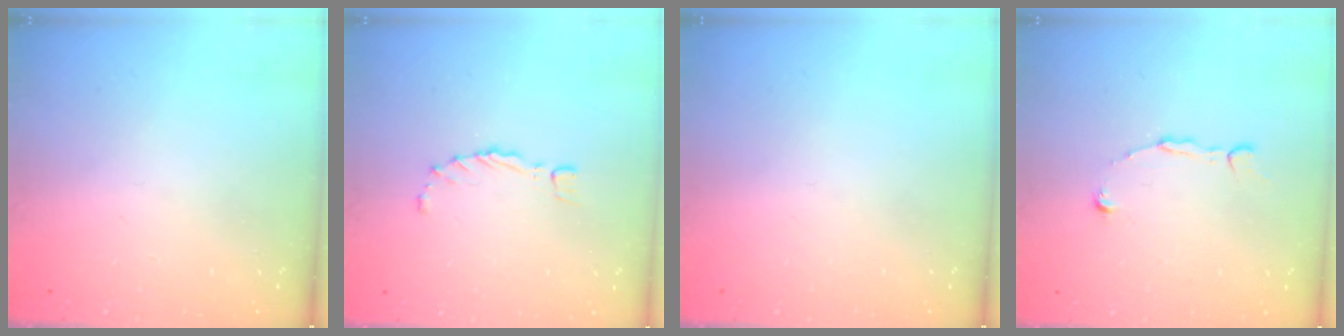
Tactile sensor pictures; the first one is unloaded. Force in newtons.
{"total": 0.9, "press": 0.9, "slide": 0.4}
{"total": 0.0}
{"total": 2.8, "press": 2.8, "slide": 0.2}